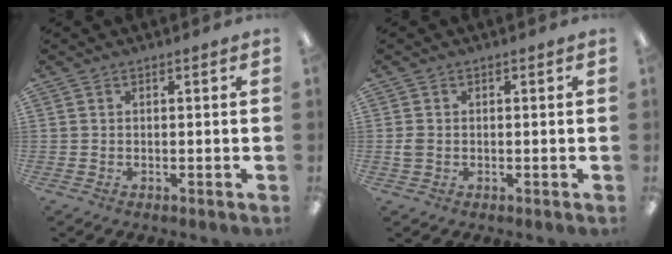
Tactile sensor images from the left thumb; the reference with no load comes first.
{"total": 1.9, "force": [-0.2, 1.5, 1.1], "torque": [-0.020, 0.004, -0.004]}